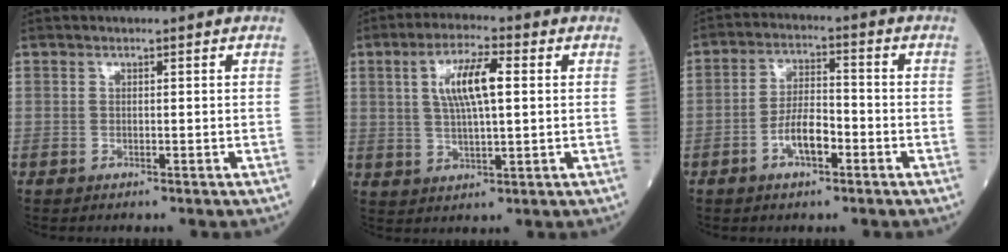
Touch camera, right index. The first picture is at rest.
{"total": 8.2, "force": [2.0, 1.8, 7.8], "torque": [-0.149, 0.011, 0.037]}
{"total": 6.0, "force": [-2.5, 2.2, 5.0], "torque": [-0.096, 0.011, -0.044]}